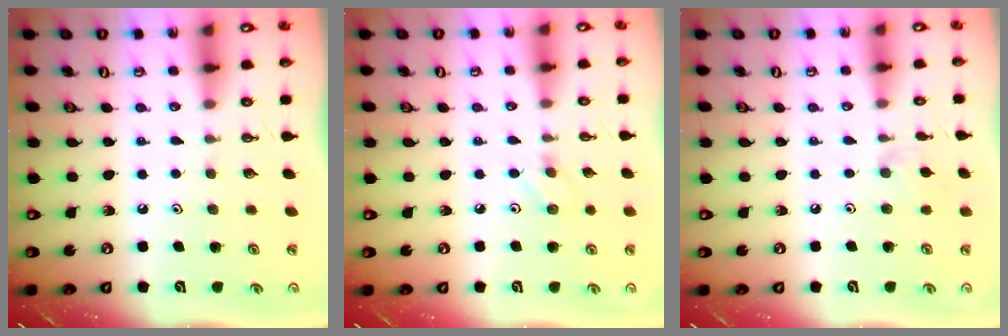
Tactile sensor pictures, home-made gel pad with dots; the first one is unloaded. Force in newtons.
{"total": 3.7, "press": 3.7, "slide": 0.5}
{"total": 5.9, "press": 5.8, "slide": 0.8}